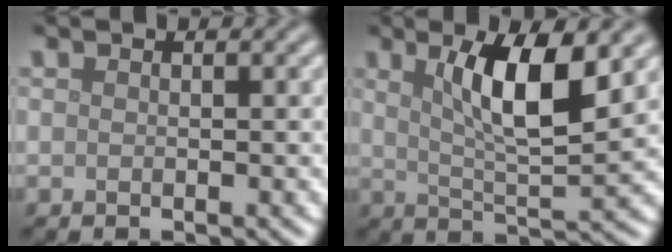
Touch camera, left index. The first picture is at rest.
{"total": 6.8, "force": [2.4, 1.7, 6.2], "torque": [-0.102, -0.004, 0.044]}